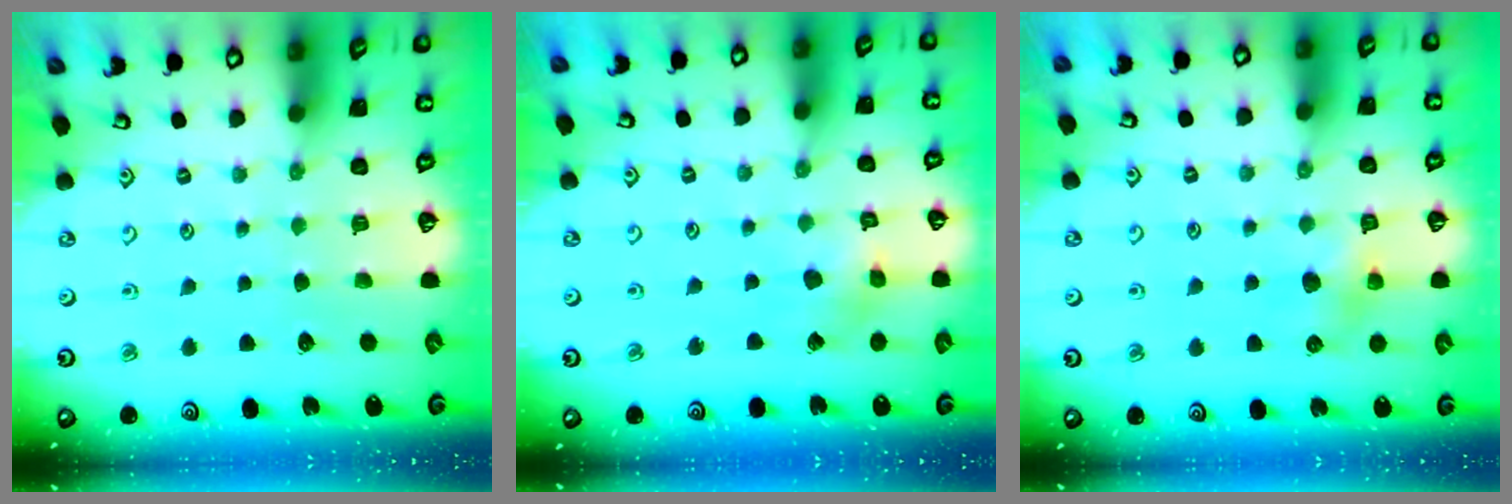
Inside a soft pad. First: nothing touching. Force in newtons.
{"total": 6.1, "press": 6.1, "slide": 0.5}
{"total": 7.6, "press": 7.6, "slide": 0.6}